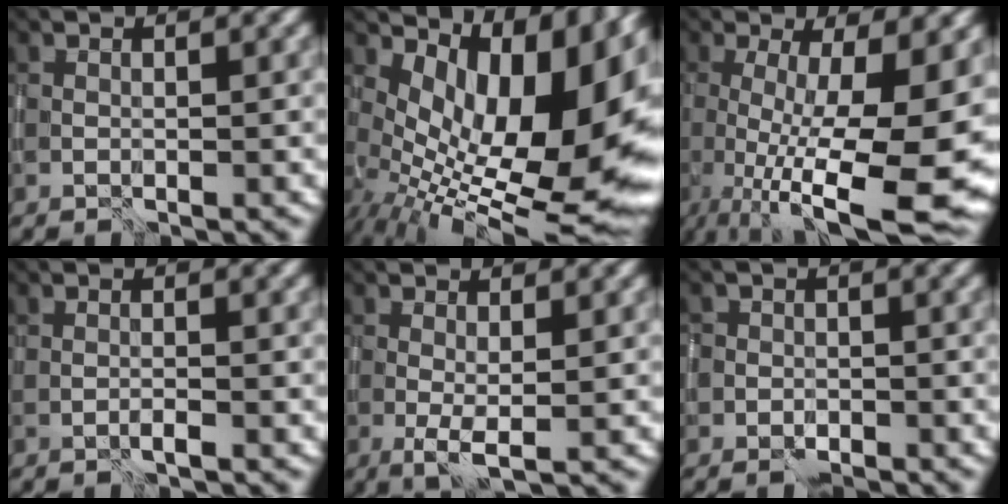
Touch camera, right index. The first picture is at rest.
{"total": 14.9, "force": [1.3, 7.3, 12.9], "torque": [-0.169, 0.007, 0.039]}
{"total": 14.0, "force": [-2.5, 4.3, 13.1], "torque": [-0.175, -0.009, -0.026]}
{"total": 0.8, "force": [-0.5, 0.1, 0.6], "torque": [-0.005, -0.001, -0.012]}
{"total": 1.9, "force": [-0.3, 0.3, 1.9], "torque": [-0.039, -0.006, -0.005]}
{"total": 1.7, "force": [-1.1, 1.2, -0.2], "torque": [0.015, 0.002, -0.025]}